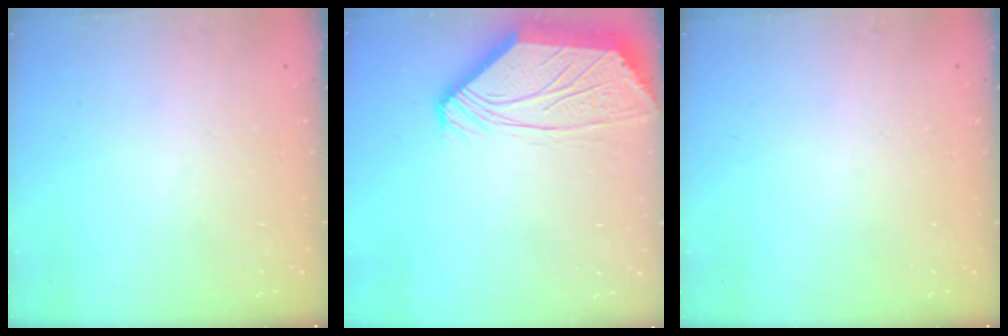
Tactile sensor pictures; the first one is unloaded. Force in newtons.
{"total": 8.5, "press": 8.4, "slide": 0.8}
{"total": 0.0}